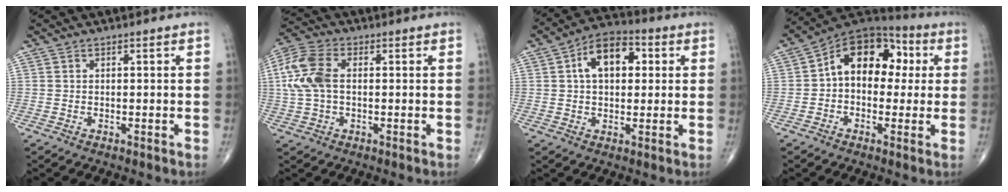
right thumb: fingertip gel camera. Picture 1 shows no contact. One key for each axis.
{"total": 10.0, "fx": 1.0, "fy": 6.1, "fz": 7.9, "tx": -0.189, "ty": 0.019, "tz": 0.015}
{"total": 11.3, "fx": 2.6, "fy": 7.0, "fz": 8.6, "tx": -0.119, "ty": 0.018, "tz": 0.035}
{"total": 14.3, "fx": 1.8, "fy": 9.8, "fz": 10.2, "tx": -0.111, "ty": 0.039, "tz": 0.013}